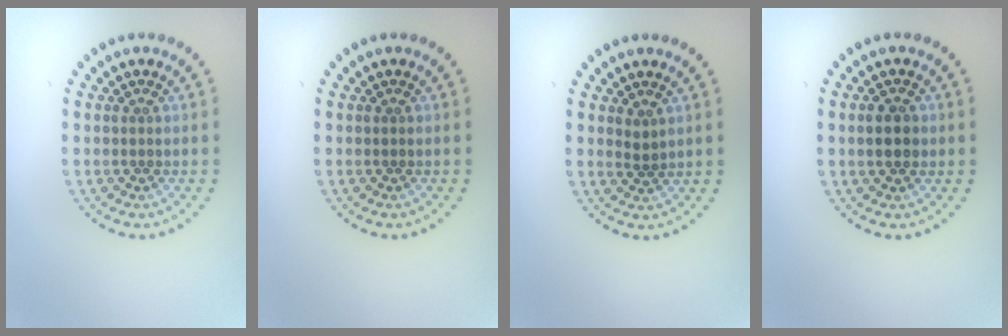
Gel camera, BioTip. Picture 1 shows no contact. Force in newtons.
{"total": 0.0}
{"total": 0.9, "press": 0.8, "slide": 0.5}
{"total": 2.5, "press": 2.5, "slide": 0.2}